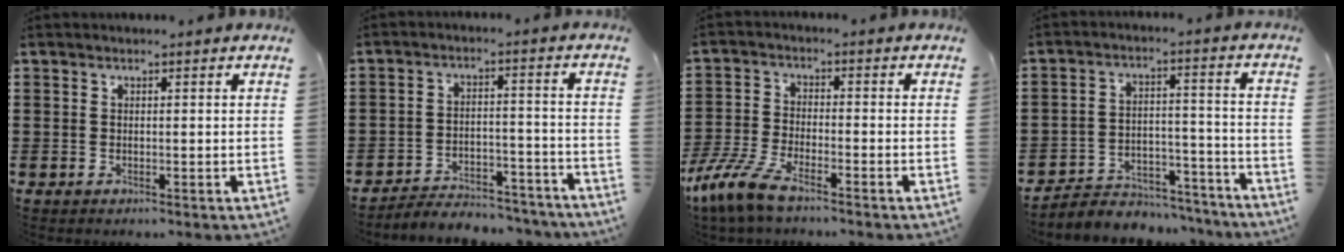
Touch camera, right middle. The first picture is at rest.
{"total": 4.9, "force": [-4.8, 0.8, 0.6], "torque": [-0.010, 0.011, -0.099]}
{"total": 6.9, "force": [-5.5, 1.2, 4.0], "torque": [-0.111, -0.013, -0.113]}
{"total": 5.2, "force": [-4.9, 1.6, 0.5], "torque": [-0.010, 0.015, -0.099]}